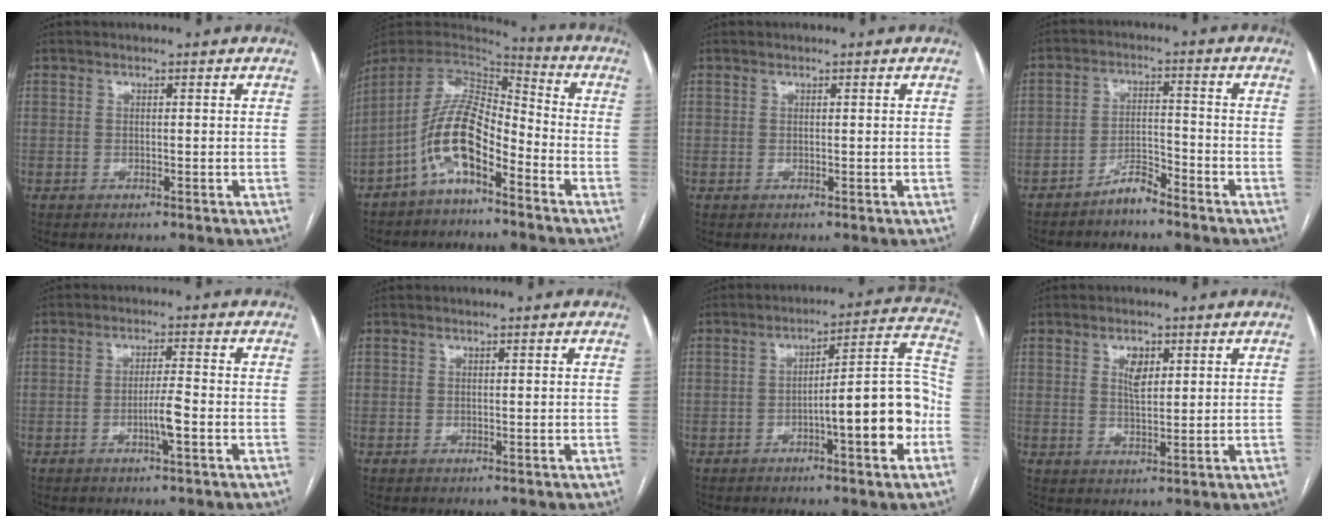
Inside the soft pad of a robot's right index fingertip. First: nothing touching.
{"total": 11.0, "force": [-5.6, 3.6, 8.8], "torque": [-0.179, 0.024, -0.103]}
{"total": 0.0}
{"total": 3.8, "force": [-3.4, 0.9, 1.4], "torque": [-0.020, 0.001, -0.065]}
{"total": 3.7, "force": [-1.3, -0.1, 3.4], "torque": [-0.061, -0.003, -0.025]}
{"total": 0.0}
{"total": 12.8, "force": [-4.0, 1.9, 12.0], "torque": [-0.157, 0.031, -0.057]}
{"total": 3.7, "force": [1.5, 1.7, 2.9], "torque": [-0.052, 0.000, 0.028]}